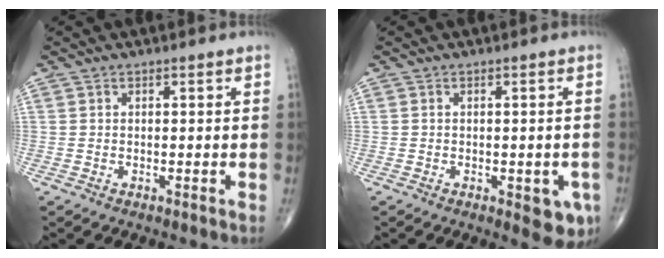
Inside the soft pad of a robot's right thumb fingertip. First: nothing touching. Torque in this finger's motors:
{"motor_torque": [0.74, 0.82, 0.02, -0.11, 0.14]}